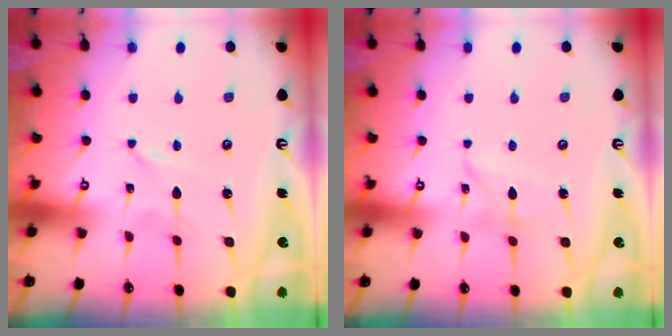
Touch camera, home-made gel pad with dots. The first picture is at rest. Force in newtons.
{"total": 3.7, "press": 3.7, "slide": 0.1}